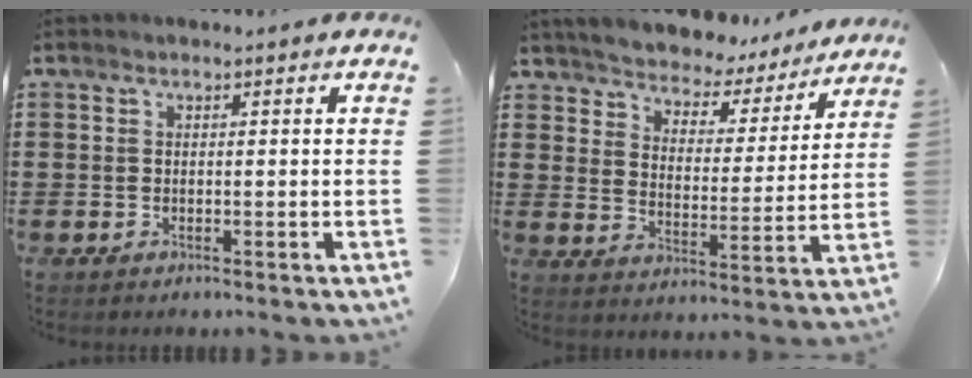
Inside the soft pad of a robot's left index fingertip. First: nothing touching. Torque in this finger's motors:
{"motor_torque": [2.14, 0.00, 1.05, 0.20]}